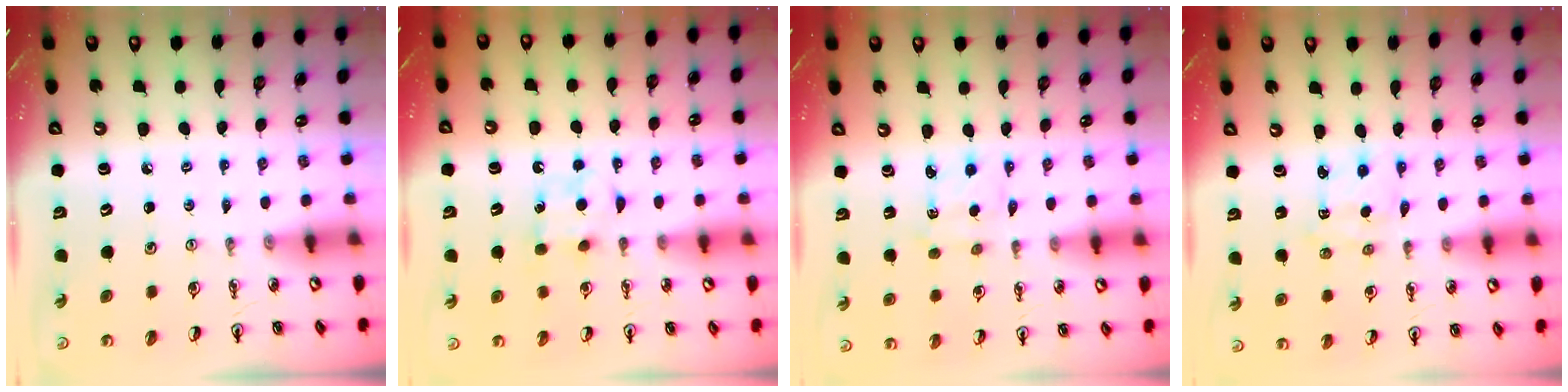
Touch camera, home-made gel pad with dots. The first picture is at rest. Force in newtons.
{"total": 6.2, "press": 6.1, "slide": 0.9}
{"total": 2.8, "press": 2.7, "slide": 0.6}
{"total": 1.8, "press": 1.6, "slide": 0.6}